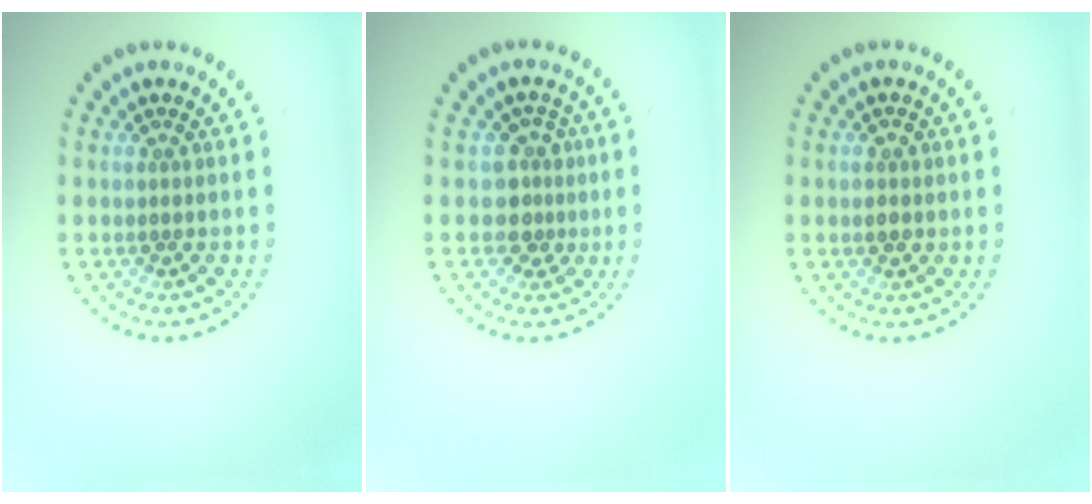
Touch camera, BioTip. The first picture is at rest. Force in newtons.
{"total": 2.4, "press": 1.8, "slide": 1.7}
{"total": 1.5, "press": 1.5, "slide": 0.1}